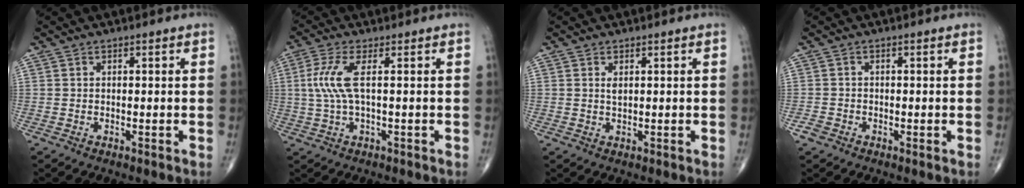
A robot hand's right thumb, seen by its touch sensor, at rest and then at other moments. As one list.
[{"total": 6.3, "force": [0.8, 1.5, 6.0], "torque": [-0.168, 0.007, 0.017]}, {"total": 1.3, "force": [0.5, 0.6, 1.1], "torque": [-0.019, -0.003, 0.010]}, {"total": 1.6, "force": [-1.0, 1.1, 0.6], "torque": [-0.009, 0.002, -0.021]}]